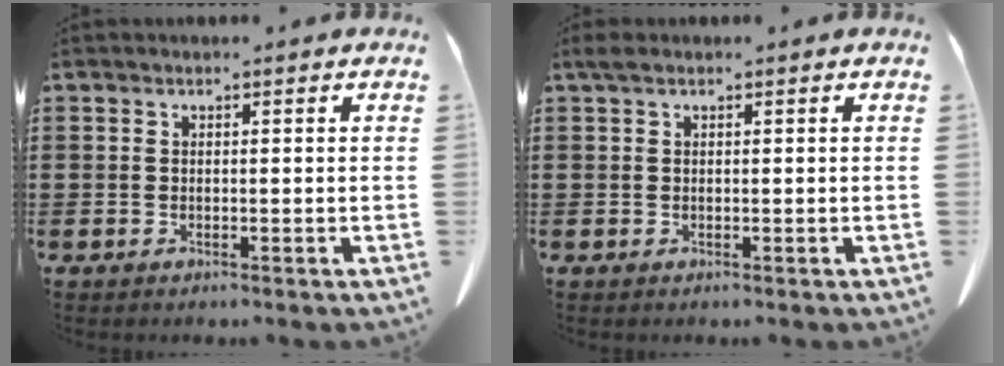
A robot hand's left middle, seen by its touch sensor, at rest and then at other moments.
{"total": 1.0, "force": [0.4, 0.5, 0.7], "torque": [-0.018, 0.002, 0.007]}